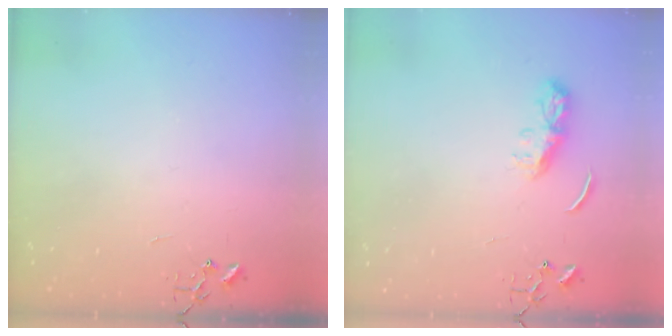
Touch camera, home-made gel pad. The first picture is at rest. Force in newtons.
{"total": 6.5, "press": 6.4, "slide": 0.6}